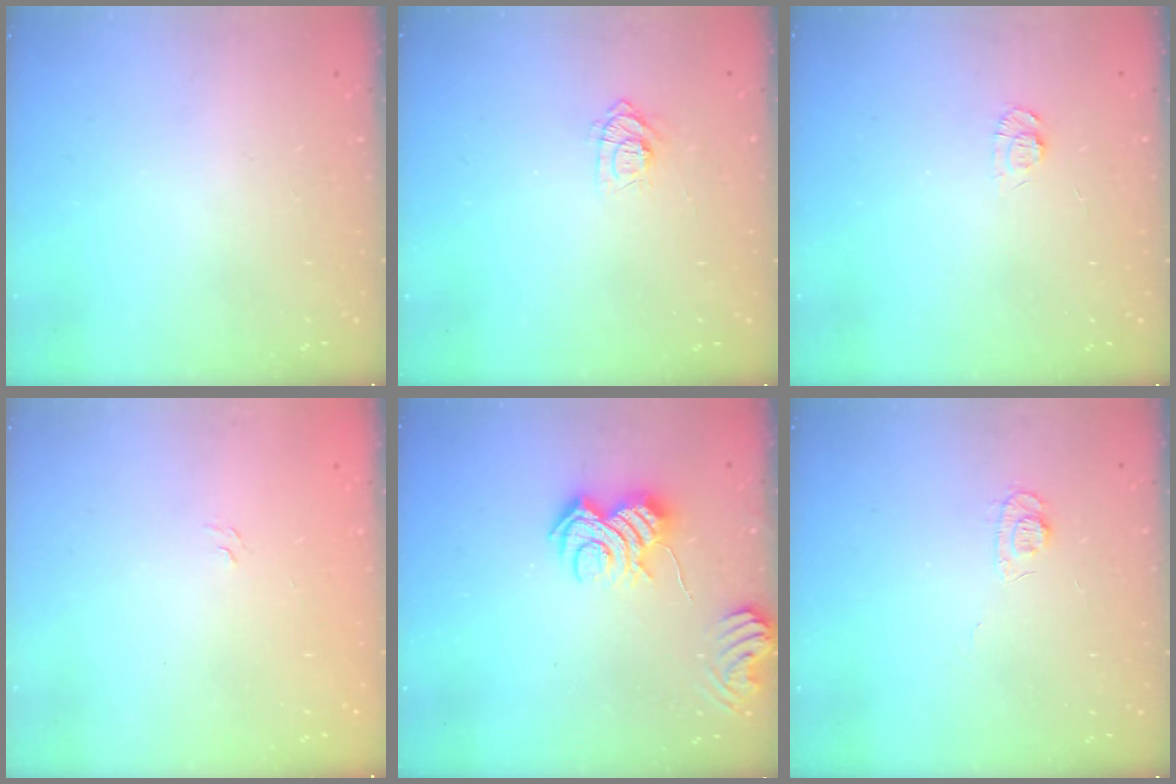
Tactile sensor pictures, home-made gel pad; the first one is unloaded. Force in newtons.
{"total": 6.5, "press": 6.5, "slide": 0.8}
{"total": 5.5, "press": 5.5, "slide": 0.6}
{"total": 5.5, "press": 5.4, "slide": 1.1}
{"total": 7.2, "press": 7.2, "slide": 0.5}
{"total": 5.8, "press": 5.8, "slide": 0.7}